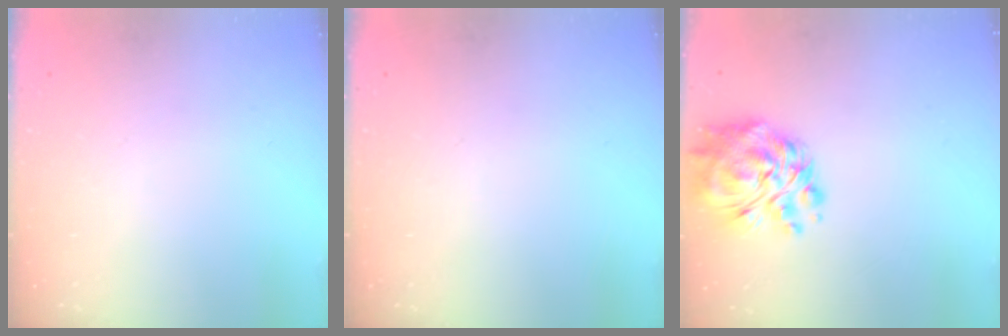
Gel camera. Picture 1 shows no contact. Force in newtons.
{"total": 0.0}
{"total": 13.1, "press": 12.4, "slide": 4.3}